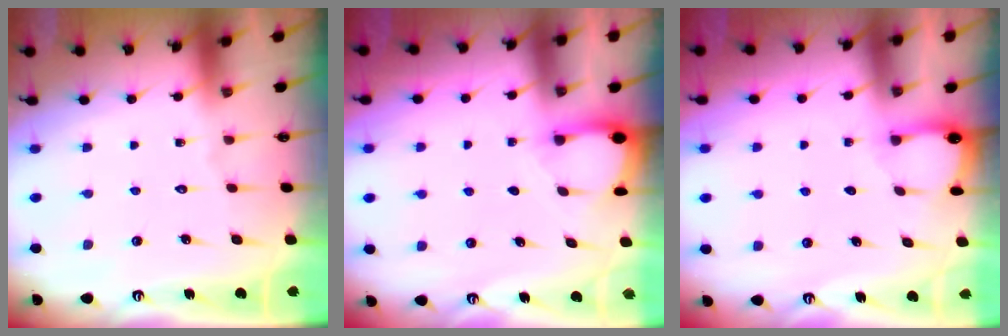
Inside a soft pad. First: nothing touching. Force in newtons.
{"total": 2.8, "press": 2.8, "slide": 0.3}
{"total": 2.0, "press": 2.0, "slide": 0.2}